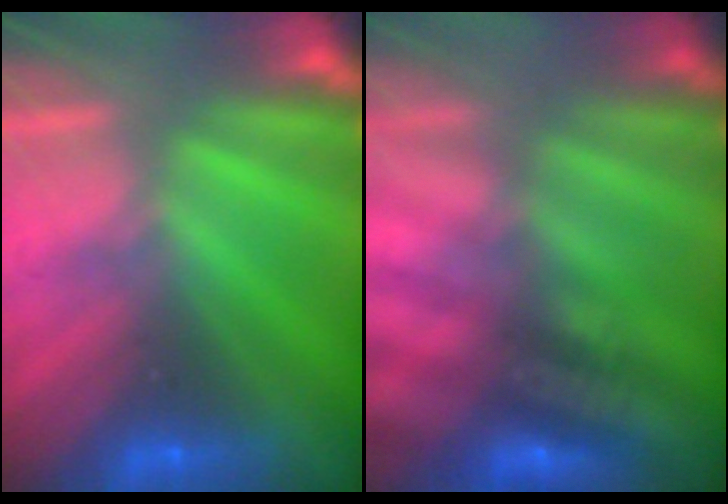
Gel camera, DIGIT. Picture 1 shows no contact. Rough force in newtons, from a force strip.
{"total": 2.8}